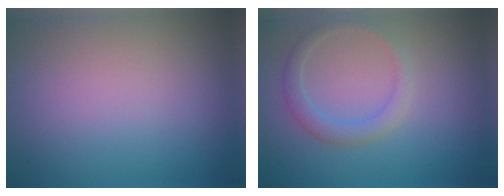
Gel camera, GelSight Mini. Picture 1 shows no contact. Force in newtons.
{"total": 2.1, "press": 2.1, "slide": 0.1}